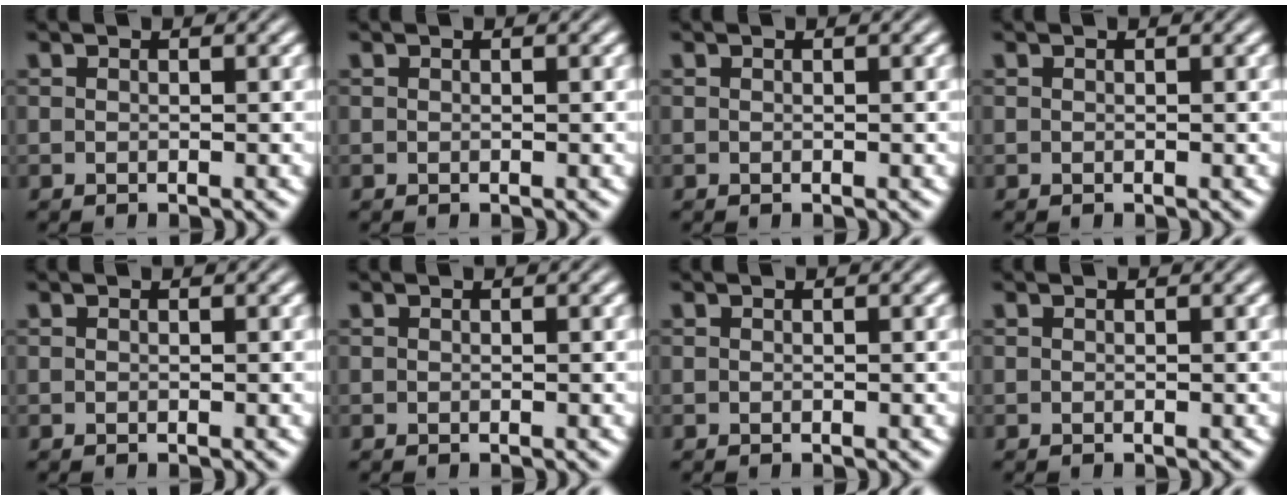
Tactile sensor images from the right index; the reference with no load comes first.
{"total": 0.0}
{"total": 0.0}
{"total": 0.0}
{"total": 0.0}
{"total": 0.0}
{"total": 0.0}
{"total": 0.0}